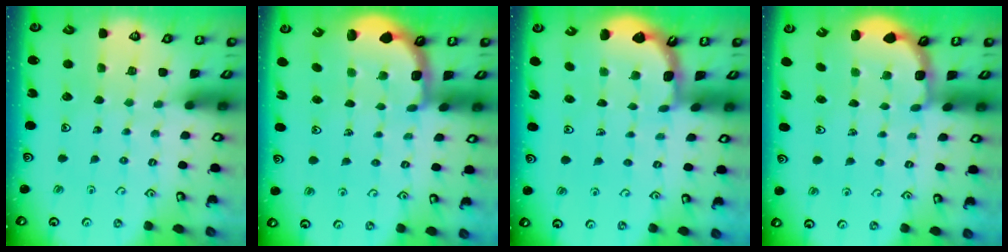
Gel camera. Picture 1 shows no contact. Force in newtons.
{"total": 2.1, "press": 2.0, "slide": 0.6}
{"total": 1.9, "press": 1.9, "slide": 0.2}
{"total": 3.1, "press": 2.2, "slide": 2.2}